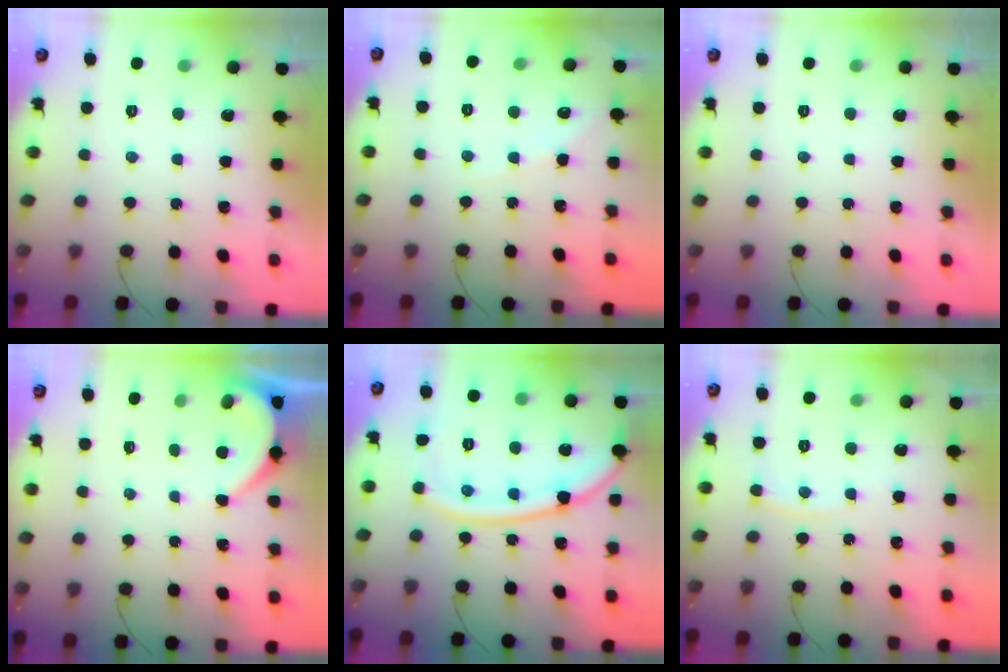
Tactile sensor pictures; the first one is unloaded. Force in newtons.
{"total": 3.5, "press": 3.5, "slide": 0.5}
{"total": 0.0}
{"total": 2.3, "press": 2.3, "slide": 0.2}
{"total": 14.1, "press": 14.0, "slide": 0.8}
{"total": 3.5, "press": 3.5, "slide": 0.5}